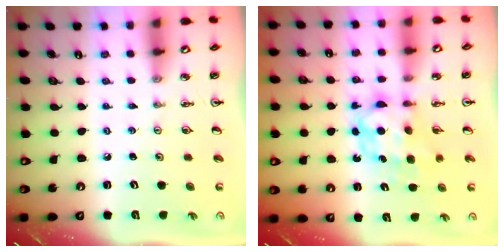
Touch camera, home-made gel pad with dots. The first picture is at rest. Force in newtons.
{"total": 6.7, "press": 6.7, "slide": 0.2}